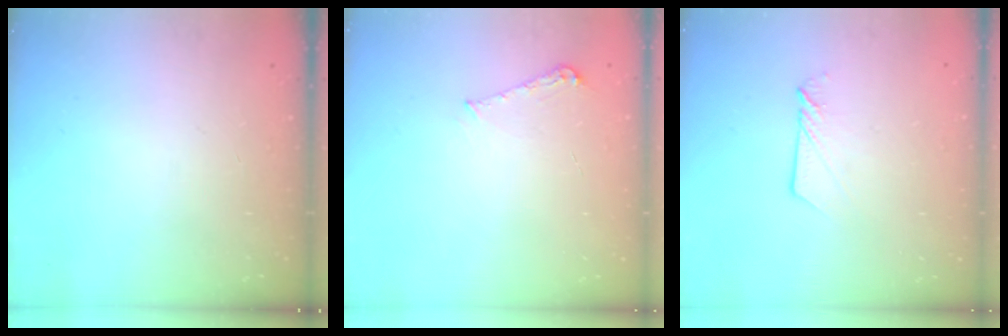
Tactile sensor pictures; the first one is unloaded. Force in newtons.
{"total": 5.3, "press": 5.2, "slide": 0.5}
{"total": 4.5, "press": 4.5, "slide": 0.3}